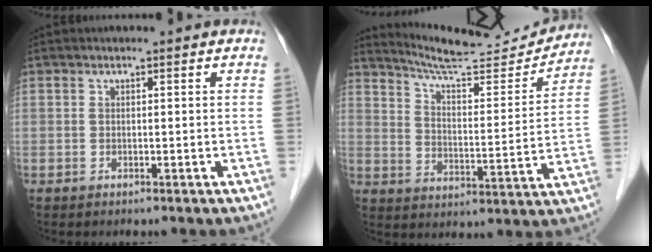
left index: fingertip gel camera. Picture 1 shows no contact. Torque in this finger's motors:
{"motor_torque": [0.40, -0.60, 0.02, 0.02]}